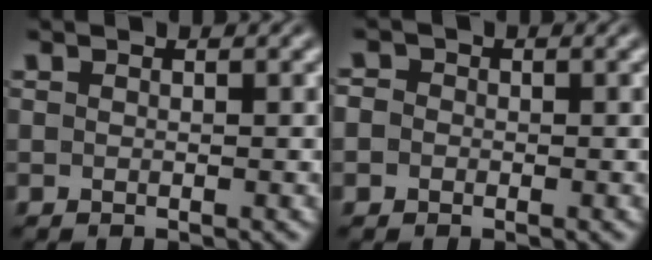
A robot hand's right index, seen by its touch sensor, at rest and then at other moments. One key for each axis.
{"total": 2.4, "fx": -0.3, "fy": 2.3, "fz": 0.7, "tx": -0.021, "ty": -0.004, "tz": -0.012}